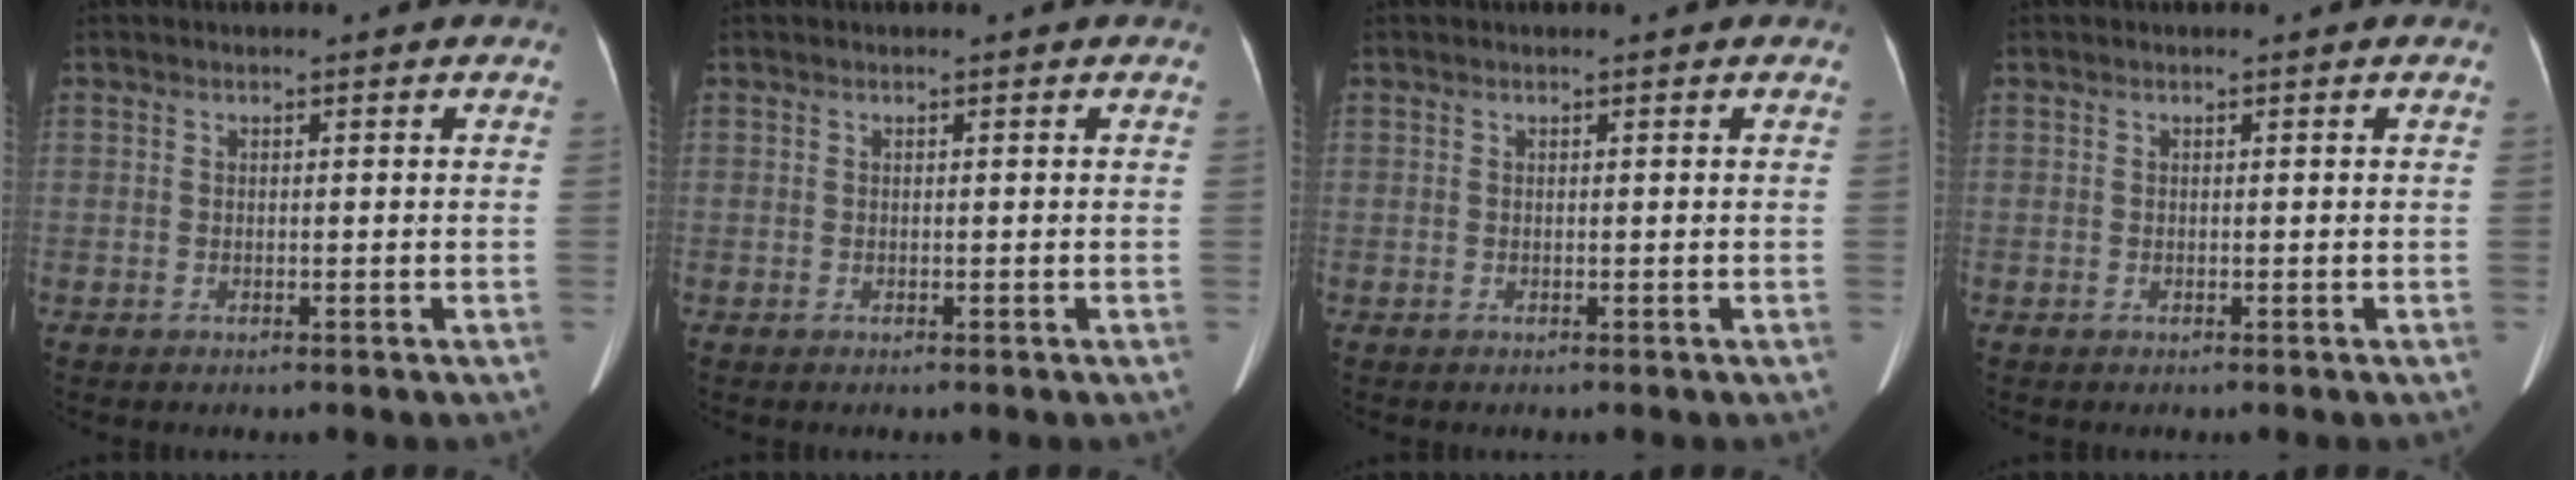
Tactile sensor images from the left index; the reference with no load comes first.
{"total": 0.0}
{"total": 0.0}
{"total": 0.0}